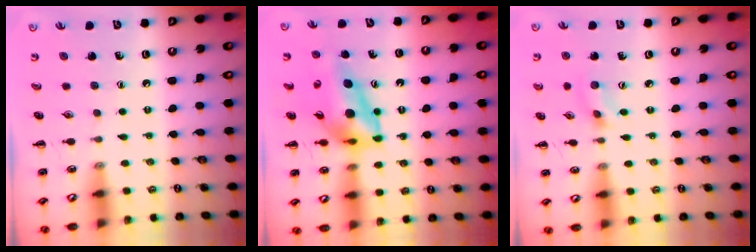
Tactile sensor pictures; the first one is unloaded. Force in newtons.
{"total": 11.7, "press": 11.0, "slide": 3.8}
{"total": 2.8, "press": 2.6, "slide": 1.0}